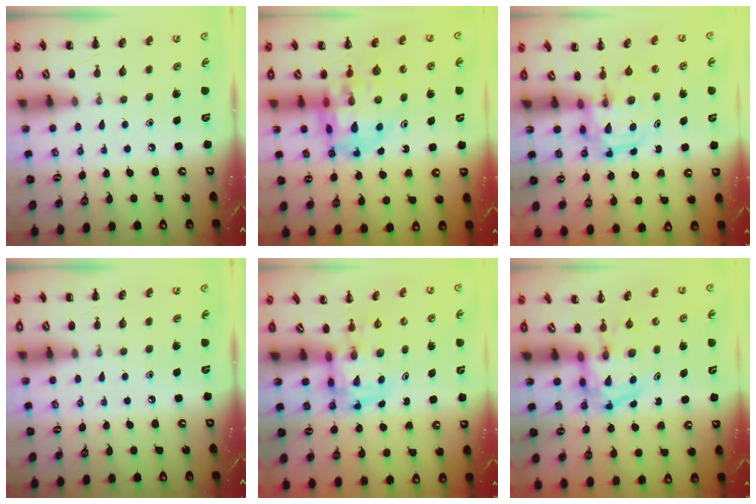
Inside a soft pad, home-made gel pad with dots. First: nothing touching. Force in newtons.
{"total": 13.0, "press": 12.5, "slide": 3.7}
{"total": 2.9, "press": 2.9, "slide": 0.3}
{"total": 0.0}
{"total": 3.5, "press": 3.5, "slide": 0.6}
{"total": 3.8, "press": 3.8, "slide": 0.6}